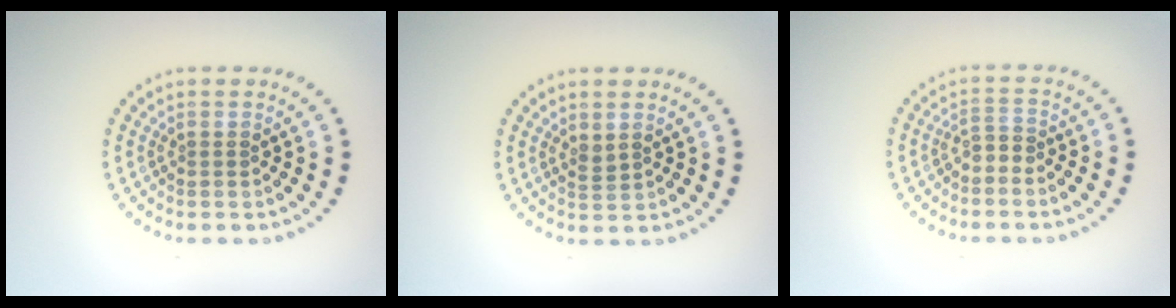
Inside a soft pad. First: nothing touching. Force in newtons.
{"total": 0.9, "press": 0.7, "slide": 0.5}
{"total": 1.6, "press": 1.0, "slide": 1.2}